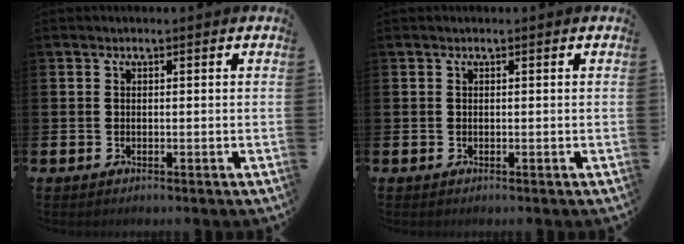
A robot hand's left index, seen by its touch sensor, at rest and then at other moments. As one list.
[{"total": 0.0}]